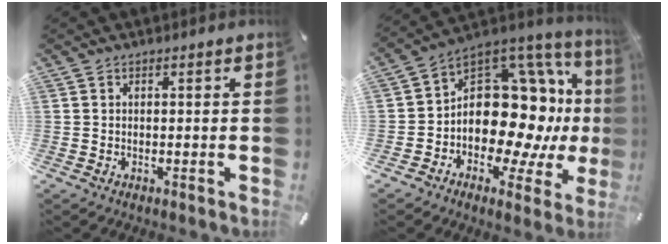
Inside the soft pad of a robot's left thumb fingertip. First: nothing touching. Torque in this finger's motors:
{"motor_torque": [1.47, 1.68, 1.37, 1.09, 0.20]}